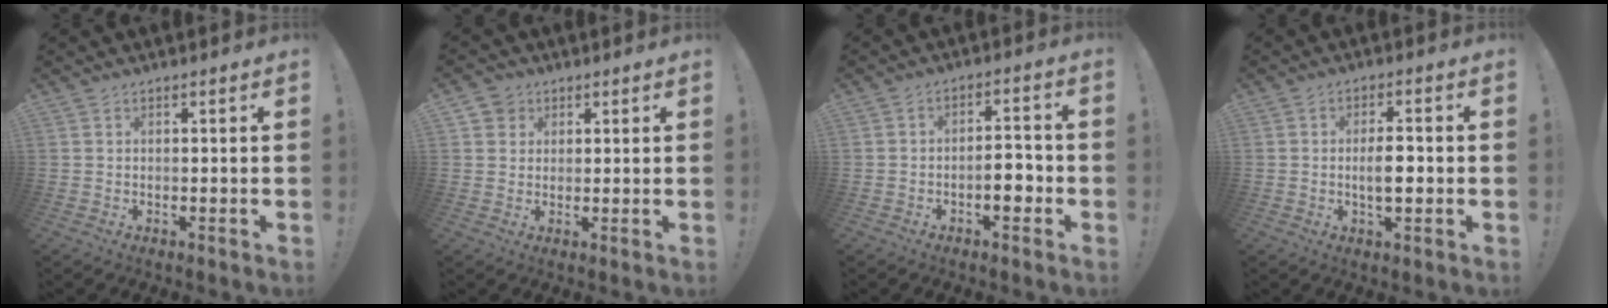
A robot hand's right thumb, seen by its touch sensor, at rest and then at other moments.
{"total": 4.0, "force": [1.9, 3.4, 0.8], "torque": [-0.014, -0.004, 0.036]}
{"total": 6.6, "force": [-2.7, 2.8, 5.4], "torque": [-0.068, 0.012, -0.048]}
{"total": 6.4, "force": [-0.7, 2.4, 5.9], "torque": [-0.095, -0.006, -0.020]}